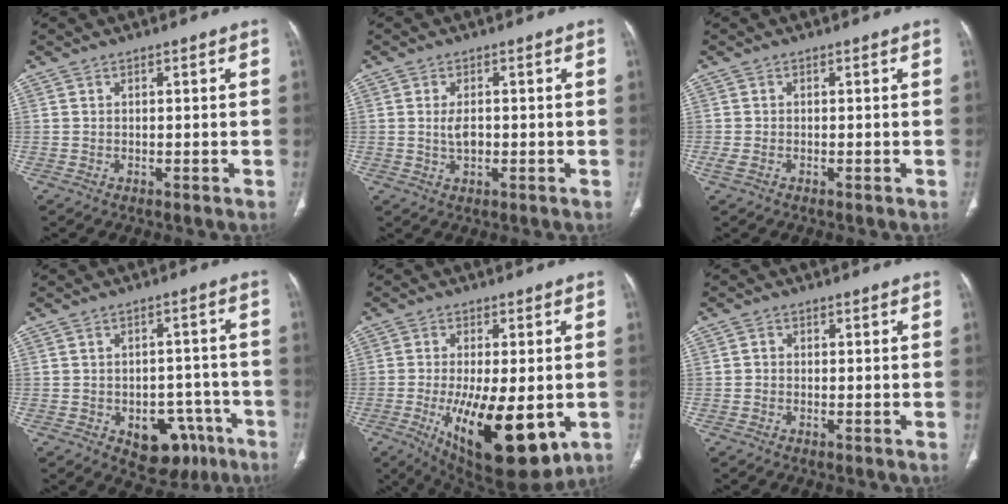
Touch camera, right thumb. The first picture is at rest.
{"total": 3.1, "force": [-0.1, 1.7, 2.6], "torque": [-0.050, -0.001, 0.001]}
{"total": 1.5, "force": [-0.6, 0.8, 1.1], "torque": [-0.034, -0.002, -0.012]}
{"total": 10.9, "force": [-5.3, 7.2, 6.2], "torque": [-0.043, 0.040, -0.060]}
{"total": 19.2, "force": [-5.4, 7.6, 16.8], "torque": [-0.259, -0.021, -0.060]}
{"total": 1.1, "force": [-0.2, 1.0, 0.4], "torque": [-0.002, 0.003, -0.007]}